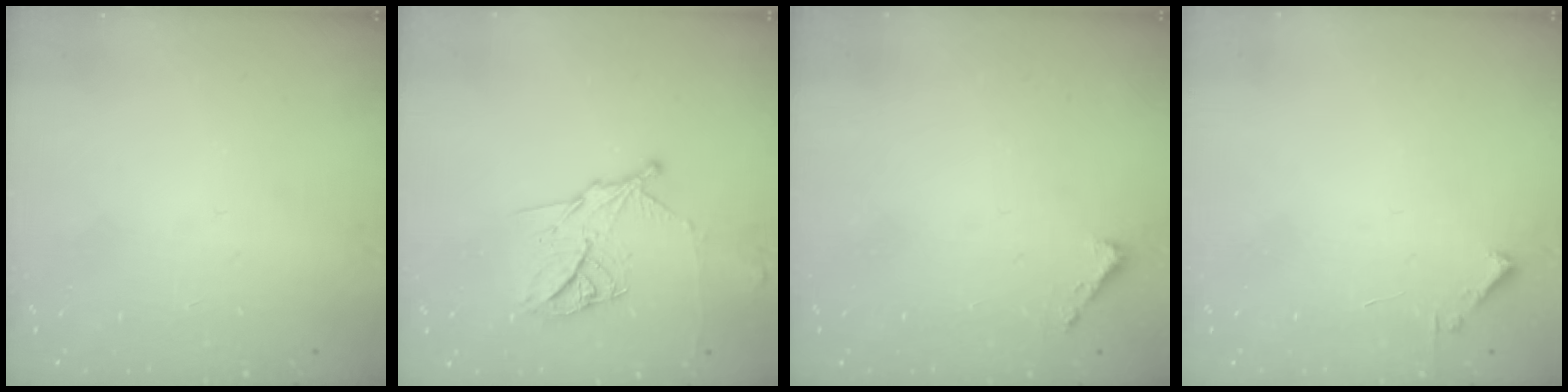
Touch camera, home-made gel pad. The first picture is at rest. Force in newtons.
{"total": 12.7, "press": 12.7, "slide": 0.7}
{"total": 1.6, "press": 1.6, "slide": 0.1}
{"total": 1.7, "press": 1.7, "slide": 0.2}